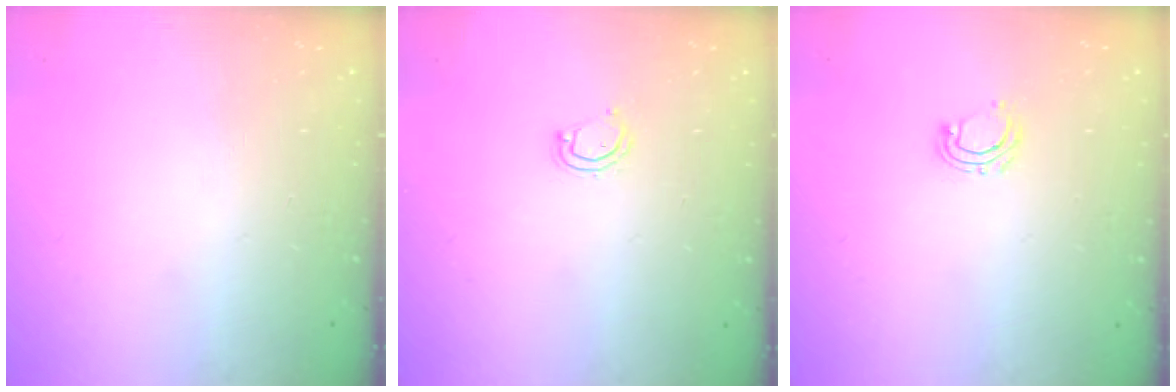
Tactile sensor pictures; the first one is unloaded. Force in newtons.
{"total": 3.8, "press": 3.8, "slide": 0.3}
{"total": 6.3, "press": 6.2, "slide": 1.0}